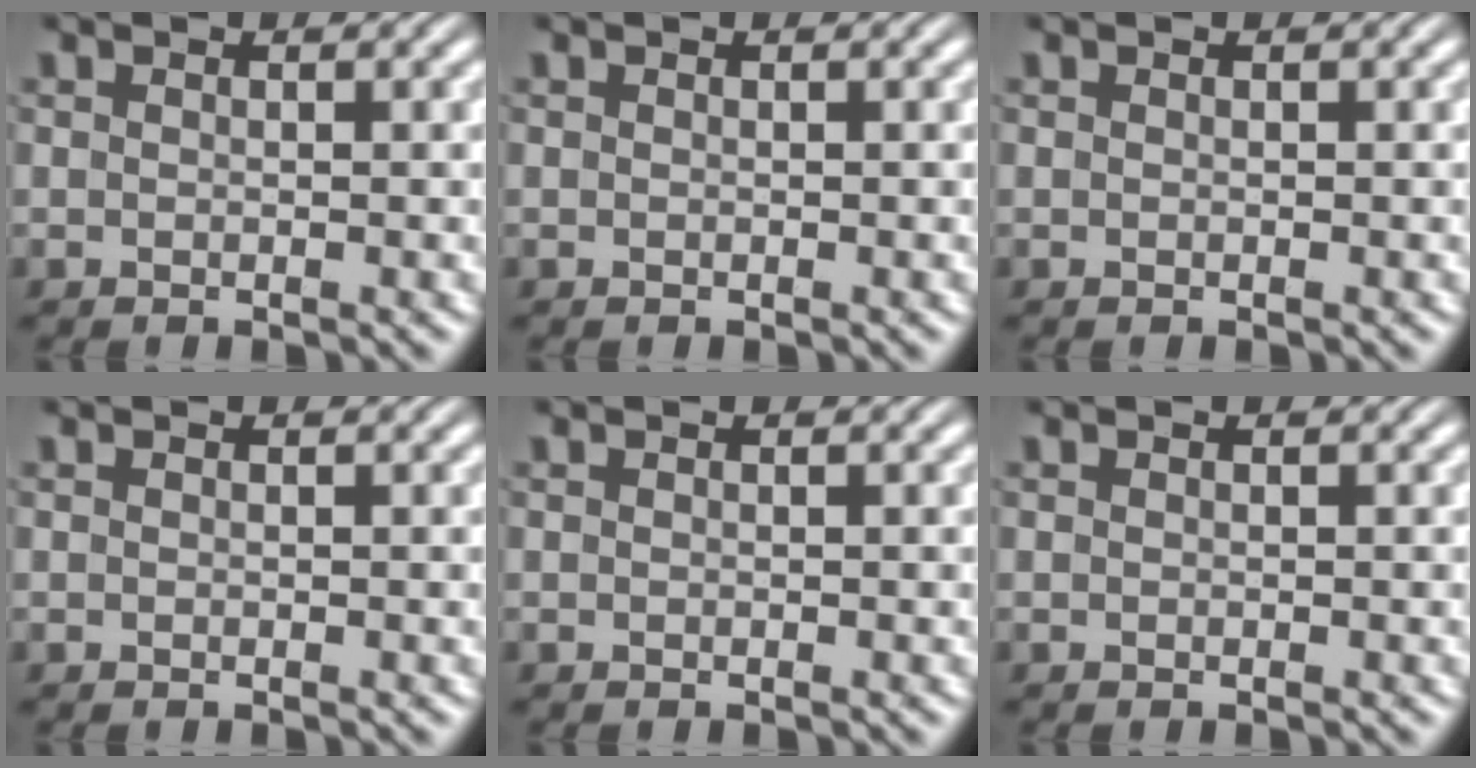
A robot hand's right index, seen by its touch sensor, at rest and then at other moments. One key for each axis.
{"total": 0.0}
{"total": 0.0}
{"total": 0.0}
{"total": 0.0}
{"total": 0.0}